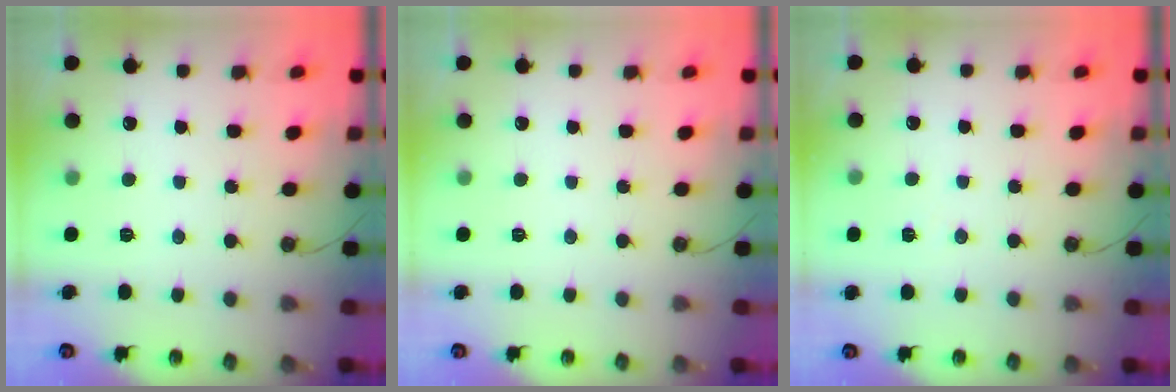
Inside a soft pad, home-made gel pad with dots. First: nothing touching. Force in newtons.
{"total": 0.0}
{"total": 4.8, "press": 1.9, "slide": 4.4}